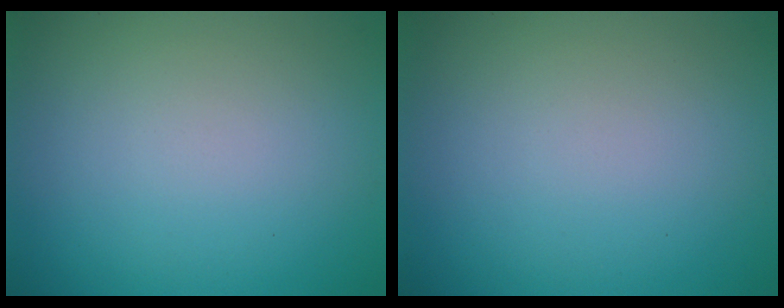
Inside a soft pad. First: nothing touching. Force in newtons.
{"total": 0.0}